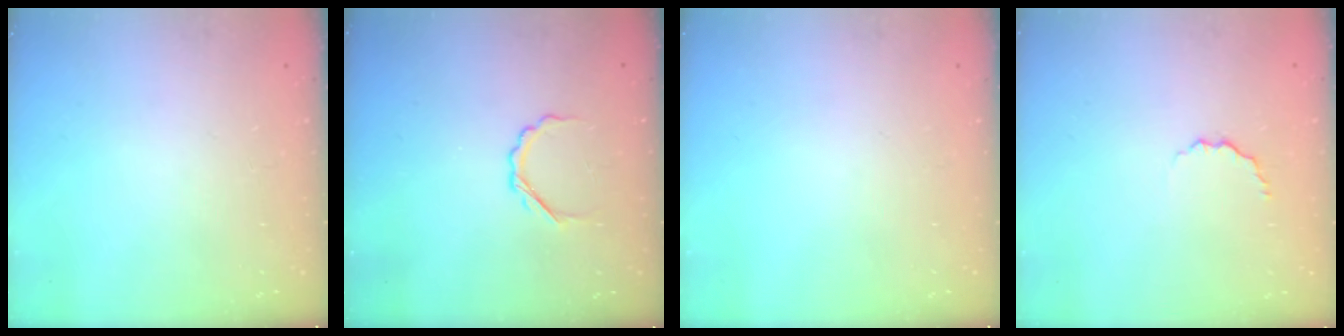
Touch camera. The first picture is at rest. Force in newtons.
{"total": 3.3, "press": 3.2, "slide": 0.7}
{"total": 0.0}
{"total": 3.5, "press": 3.4, "slide": 1.0}